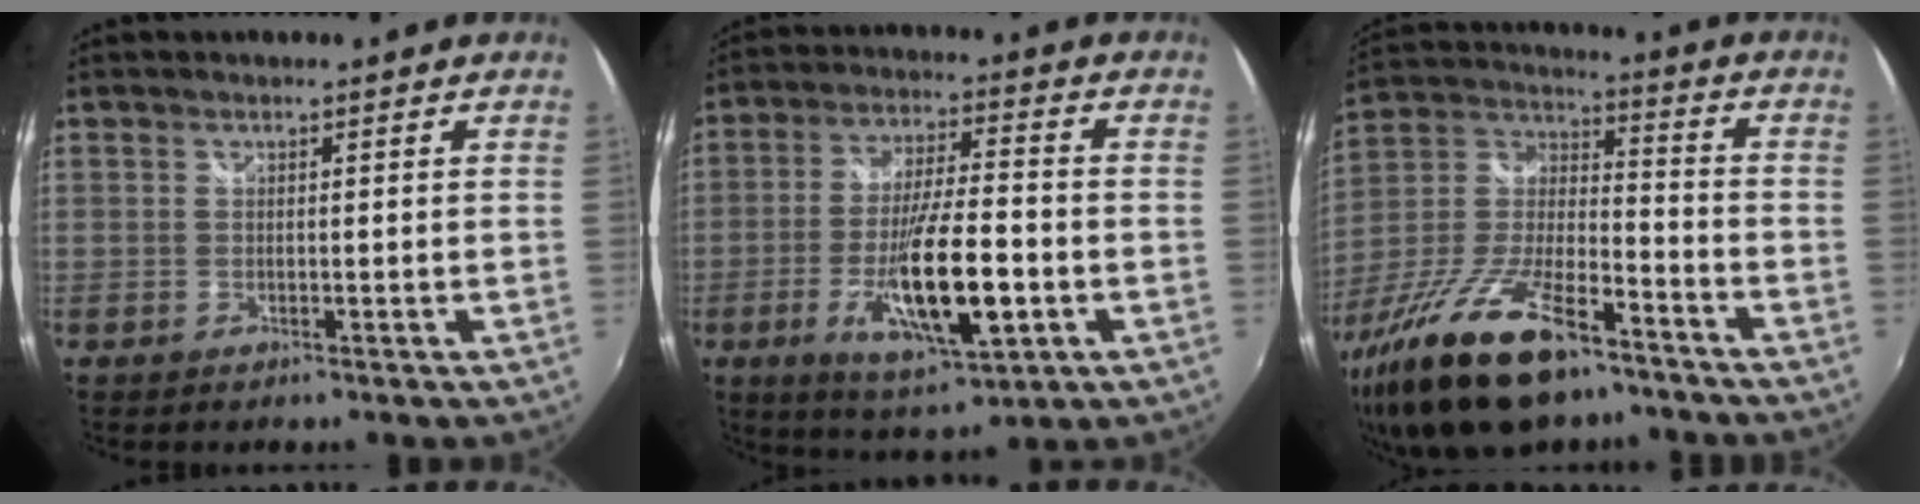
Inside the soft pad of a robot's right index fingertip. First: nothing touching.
{"total": 15.5, "force": [-4.9, 3.9, 14.2], "torque": [-0.273, -0.024, -0.078]}
{"total": 23.9, "force": [-15.1, 9.1, 16.0], "torque": [-0.328, -0.032, -0.261]}